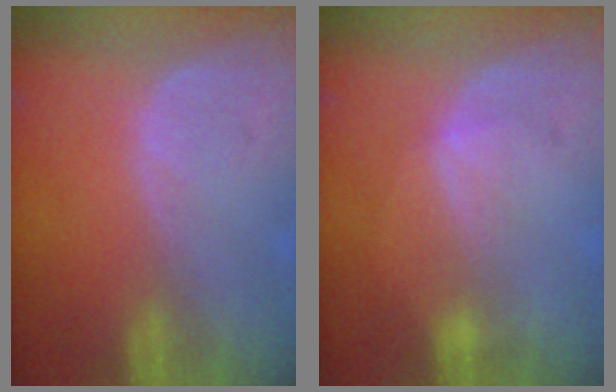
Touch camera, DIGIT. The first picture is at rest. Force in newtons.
{"total": 2.7, "press": 2.7, "slide": 0.4}